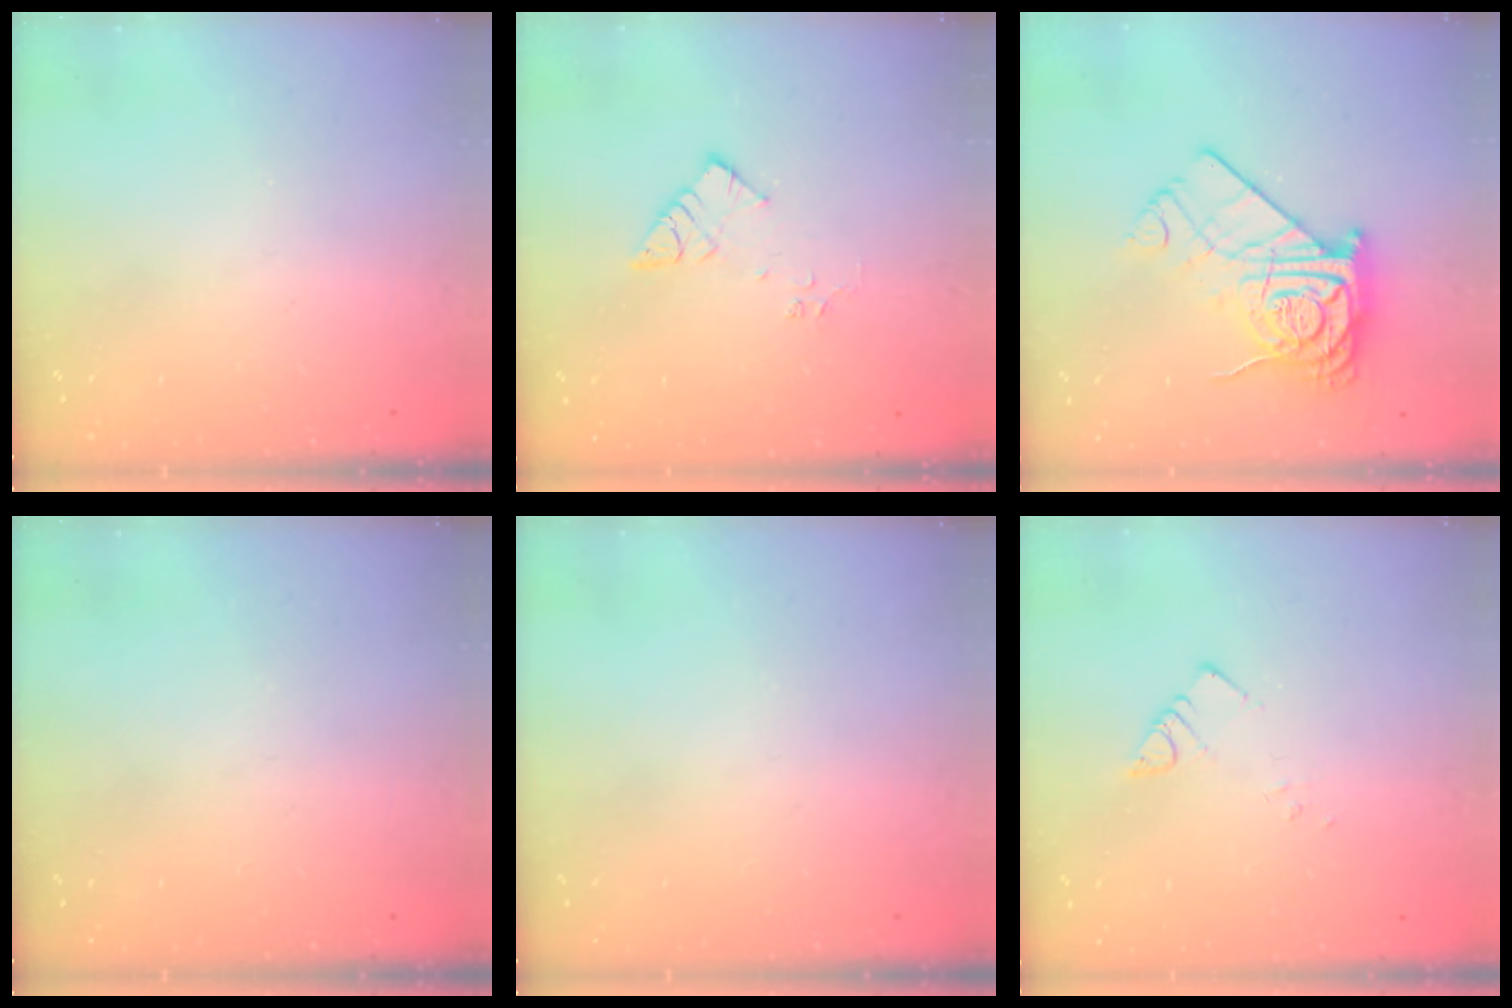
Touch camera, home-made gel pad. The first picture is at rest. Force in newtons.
{"total": 7.2, "press": 7.2, "slide": 0.5}
{"total": 18.7, "press": 18.7, "slide": 1.0}
{"total": 0.0}
{"total": 0.0}
{"total": 2.5, "press": 2.5, "slide": 0.3}